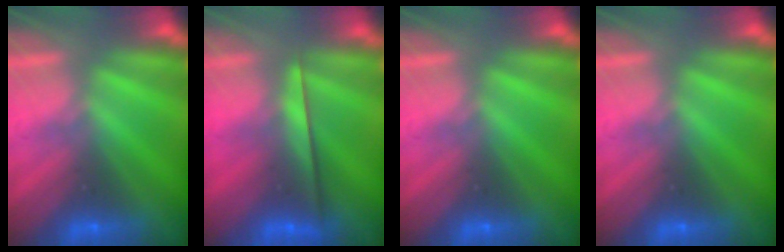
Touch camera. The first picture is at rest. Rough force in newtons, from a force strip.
{"total": 2.3}
{"total": 0.0}
{"total": 0.0}